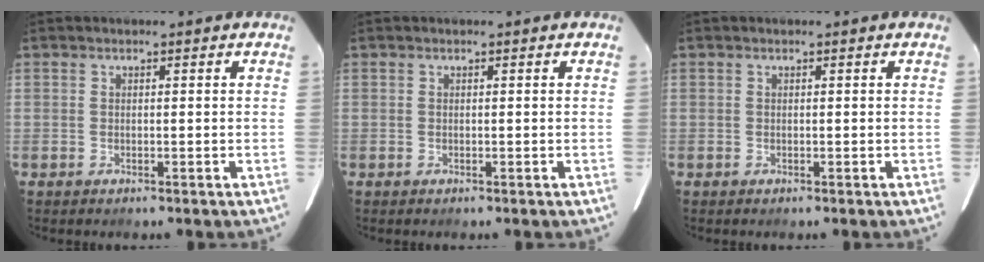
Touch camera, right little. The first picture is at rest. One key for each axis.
{"total": 0.0}
{"total": 0.0}